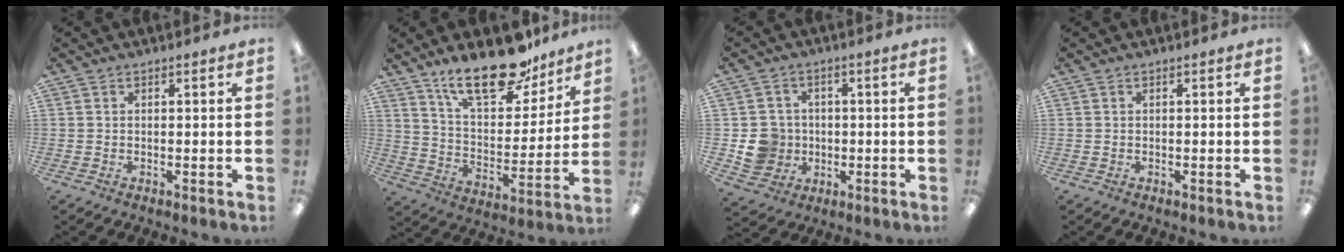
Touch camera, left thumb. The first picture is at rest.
{"total": 21.2, "force": [15.4, 8.8, 11.8], "torque": [-0.177, -0.090, 0.262]}
{"total": 8.0, "force": [-1.0, 7.7, 1.8], "torque": [-0.046, 0.013, -0.008]}
{"total": 0.0}